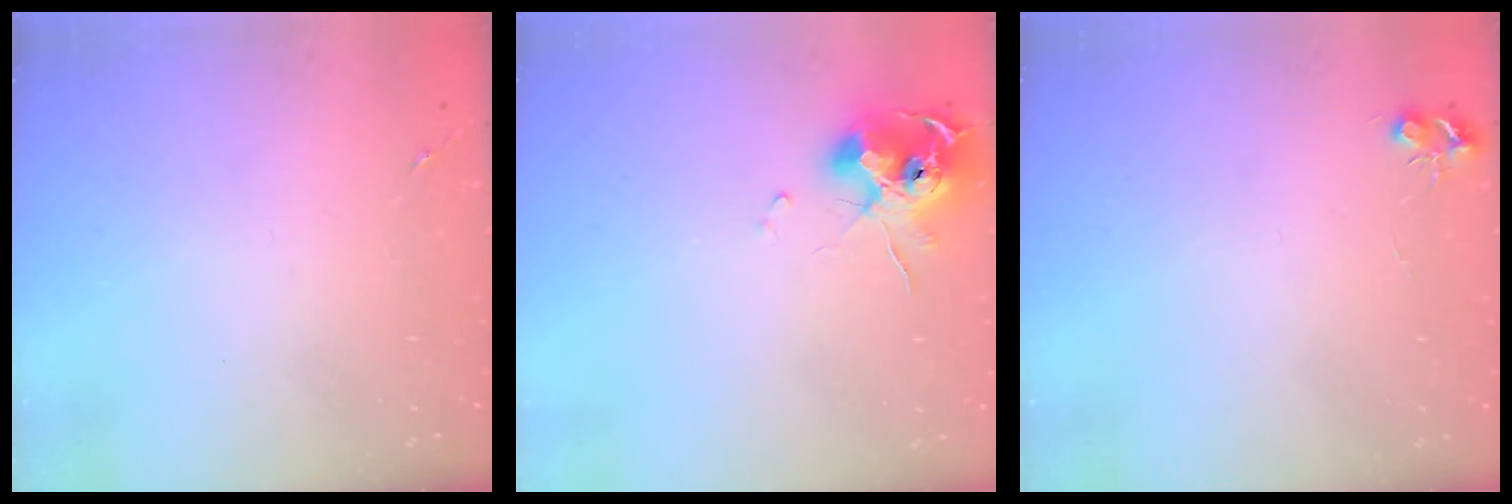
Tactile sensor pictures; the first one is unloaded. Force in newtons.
{"total": 12.9, "press": 12.9, "slide": 1.4}
{"total": 5.3, "press": 5.3, "slide": 0.7}